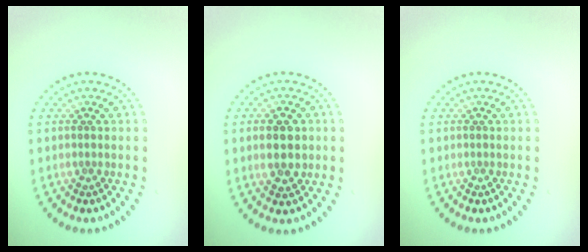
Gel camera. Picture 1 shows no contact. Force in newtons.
{"total": 3.3, "press": 3.3, "slide": 0.2}
{"total": 0.0}